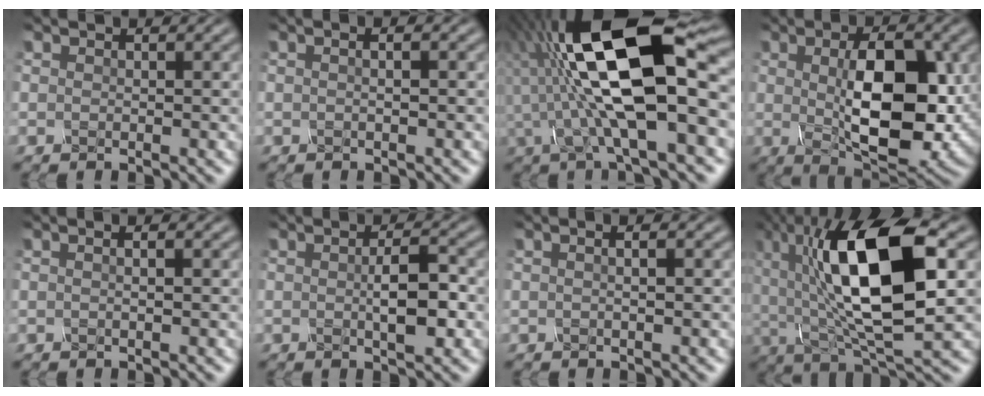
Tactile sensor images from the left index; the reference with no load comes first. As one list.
[{"total": 1.9, "force": [0.5, 0.7, 1.6], "torque": [-0.010, -0.002, -0.008]}, {"total": 14.1, "force": [0.3, 4.7, 13.3], "torque": [-0.227, 0.022, -0.008]}, {"total": 10.7, "force": [0.4, 4.7, 9.5], "torque": [-0.146, -0.007, 0.019]}, {"total": 1.5, "force": [0.4, 0.6, 1.4], "torque": [-0.008, -0.006, -0.005]}, {"total": 3.6, "force": [-0.1, 1.0, 3.5], "torque": [-0.062, 0.000, -0.002]}, {"total": 2.2, "force": [0.6, 1.0, 1.9], "torque": [-0.007, 0.002, -0.014]}, {"total": 14.0, "force": [2.6, 5.2, 12.8], "torque": [-0.215, 0.011, 0.038]}]